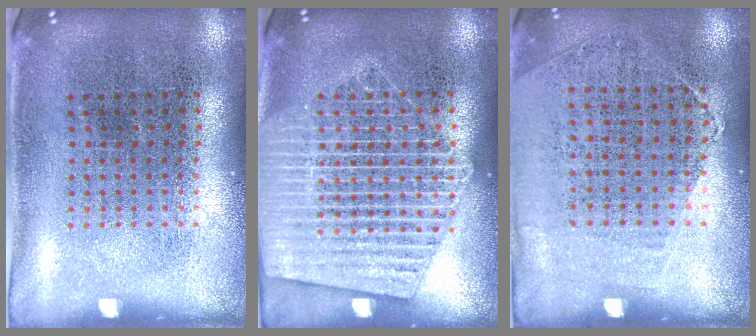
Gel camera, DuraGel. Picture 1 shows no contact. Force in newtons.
{"total": 2.7, "press": 2.7, "slide": 0.4}
{"total": 1.2, "press": 0.9, "slide": 0.7}